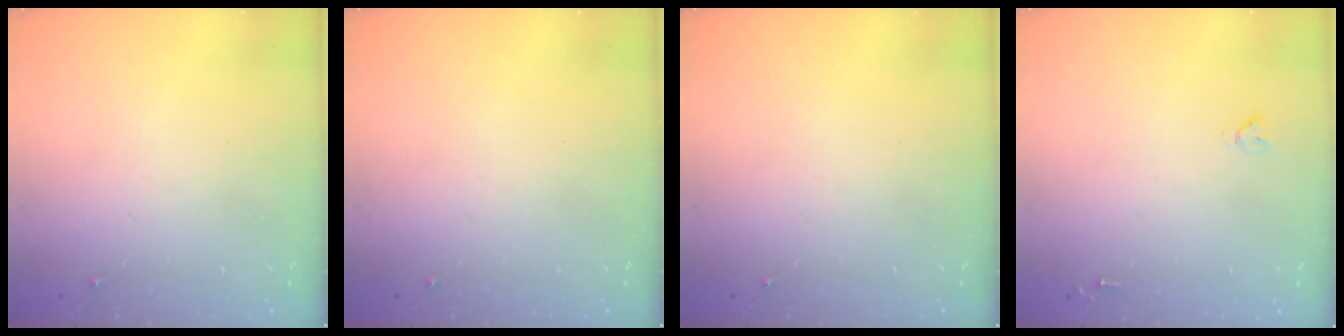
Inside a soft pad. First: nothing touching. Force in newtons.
{"total": 0.0}
{"total": 0.0}
{"total": 1.9, "press": 1.9, "slide": 0.2}